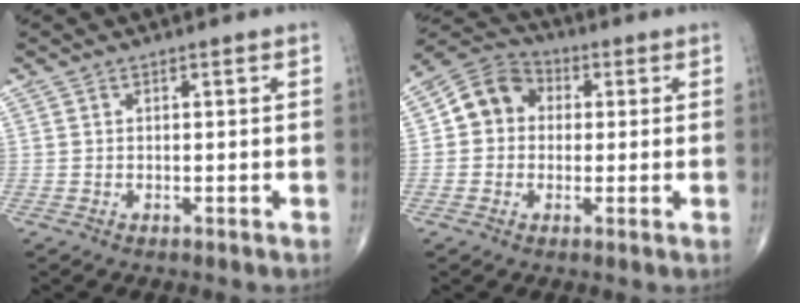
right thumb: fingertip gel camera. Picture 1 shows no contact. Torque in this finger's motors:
{"motor_torque": [-0.43, 0.56, 0.02, -0.10, 0.04]}